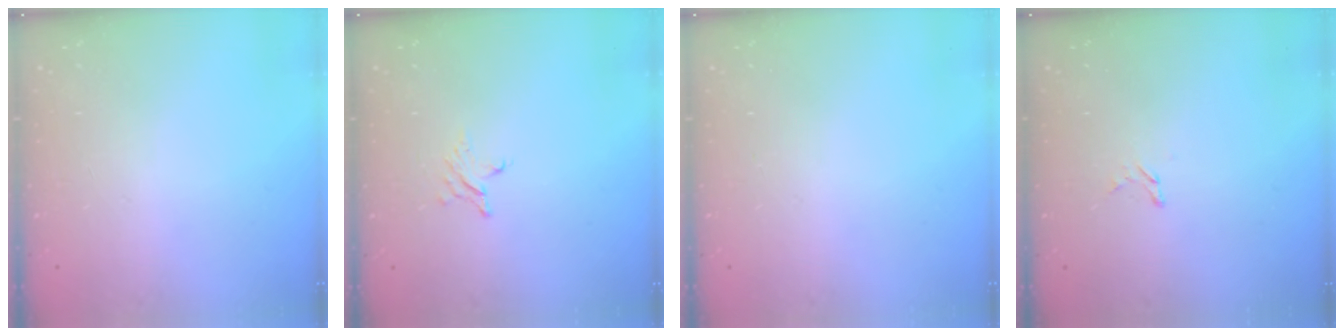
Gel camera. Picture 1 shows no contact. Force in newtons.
{"total": 2.7, "press": 2.7, "slide": 0.3}
{"total": 0.0}
{"total": 2.4, "press": 2.4, "slide": 0.2}